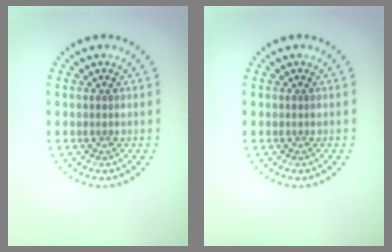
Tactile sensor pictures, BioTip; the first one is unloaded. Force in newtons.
{"total": 0.0}